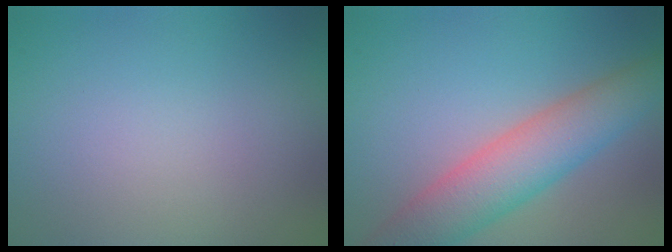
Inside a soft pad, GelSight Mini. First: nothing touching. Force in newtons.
{"total": 6.4, "press": 6.4, "slide": 0.5}